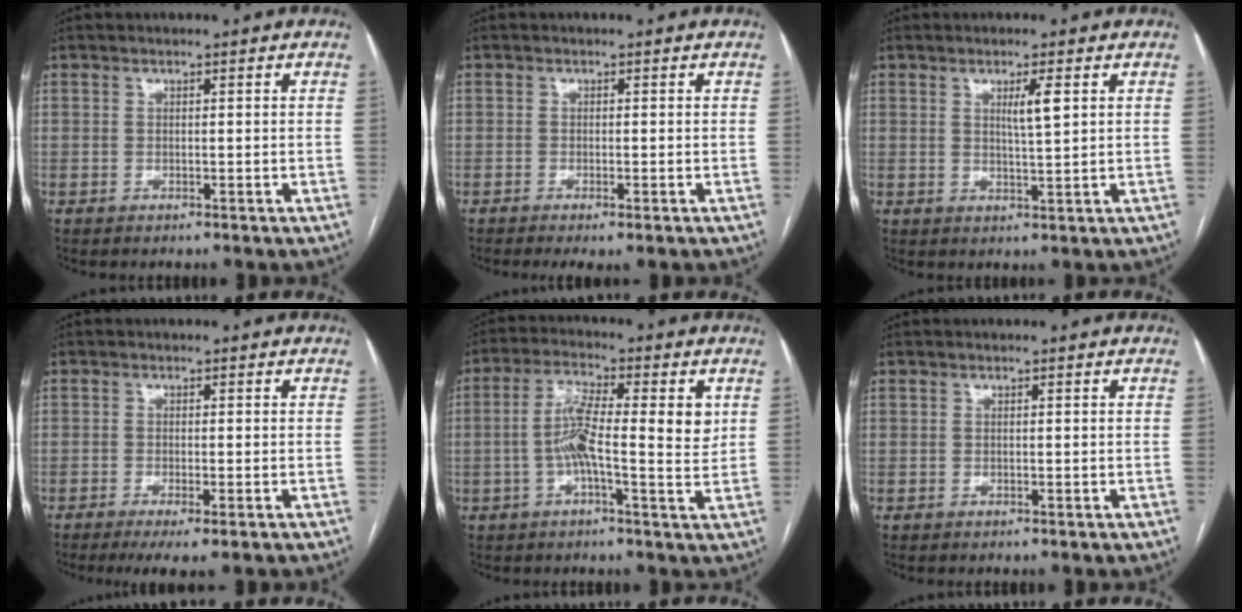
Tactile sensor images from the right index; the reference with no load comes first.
{"total": 2.5, "force": [-1.6, 0.4, 1.9], "torque": [-0.025, -0.006, -0.023]}
{"total": 3.3, "force": [1.2, 0.0, 3.1], "torque": [-0.053, -0.004, 0.022]}
{"total": 4.8, "force": [-3.1, 0.5, 3.6], "torque": [-0.050, -0.013, -0.046]}
{"total": 9.5, "force": [0.6, 2.0, 9.2], "torque": [-0.166, 0.013, 0.000]}
{"total": 0.0}